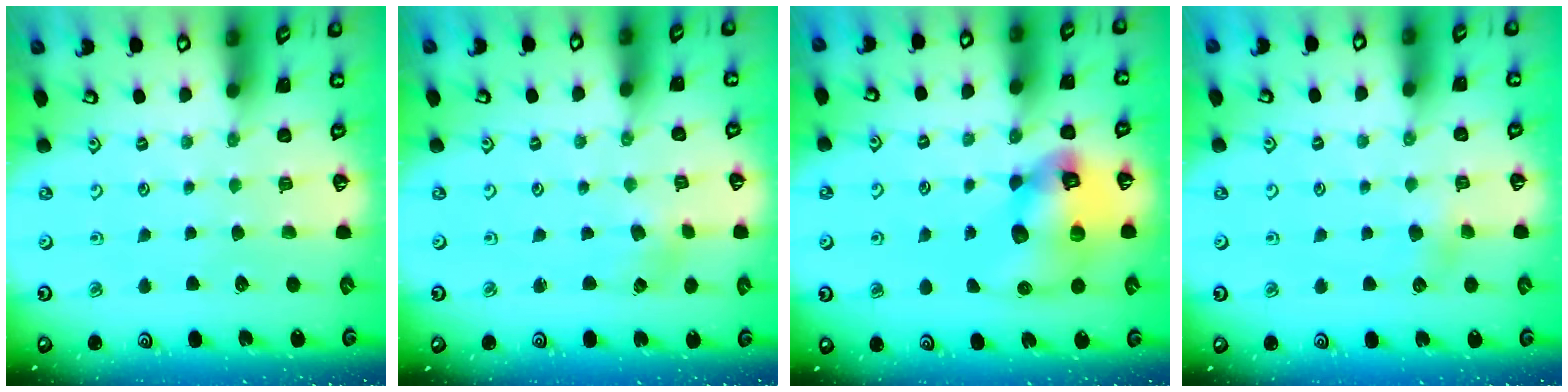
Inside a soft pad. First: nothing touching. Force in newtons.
{"total": 2.8, "press": 2.8, "slide": 0.3}
{"total": 15.1, "press": 14.9, "slide": 2.3}
{"total": 3.9, "press": 3.8, "slide": 0.5}